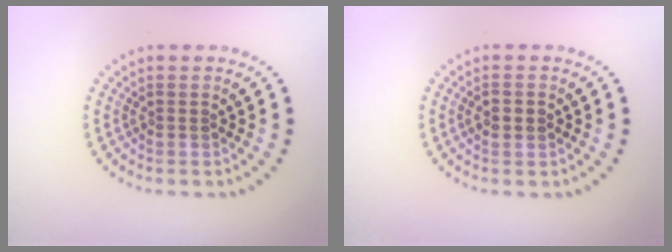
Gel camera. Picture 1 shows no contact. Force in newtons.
{"total": 2.0, "press": 2.0, "slide": 0.1}